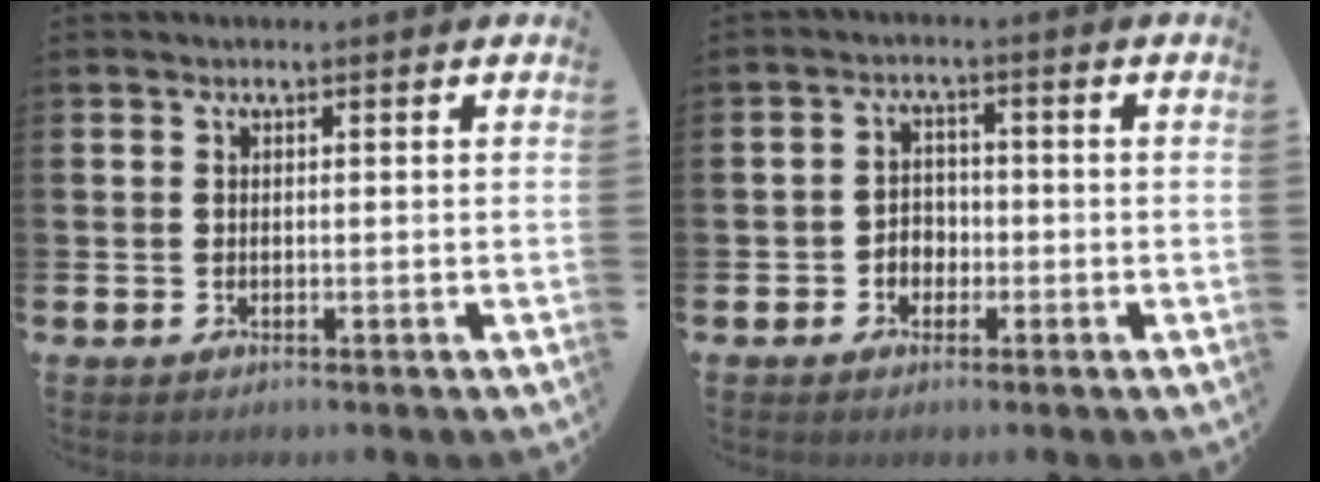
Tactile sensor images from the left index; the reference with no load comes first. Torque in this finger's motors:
{"motor_torque": [0.09, -0.02, 0.05, 0.00]}